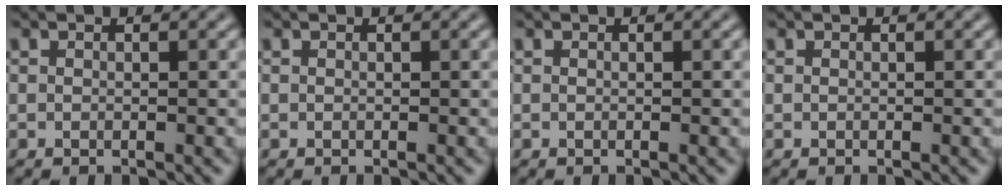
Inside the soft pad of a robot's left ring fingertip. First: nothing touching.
{"total": 0.0}
{"total": 0.0}
{"total": 0.0}